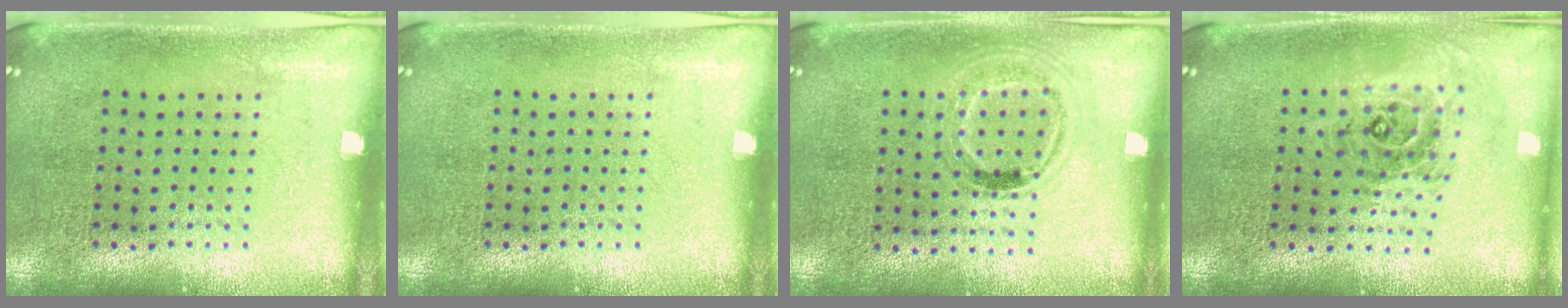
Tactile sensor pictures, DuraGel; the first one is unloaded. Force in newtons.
{"total": 0.0}
{"total": 1.0, "press": 0.8, "slide": 0.6}
{"total": 0.9, "press": 0.9, "slide": 0.2}